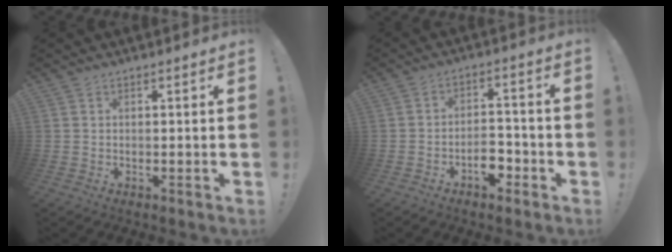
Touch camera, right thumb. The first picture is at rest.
{"total": 6.9, "force": [-3.8, 4.2, 4.0], "torque": [-0.067, 0.022, -0.062]}